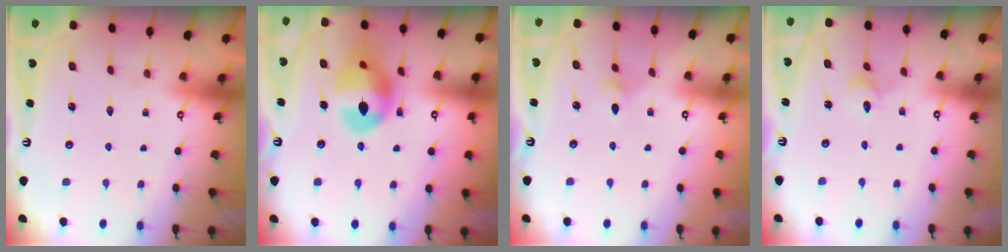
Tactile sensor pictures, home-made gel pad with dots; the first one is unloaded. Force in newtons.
{"total": 14.4, "press": 13.5, "slide": 5.0}
{"total": 3.8, "press": 3.8, "slide": 0.8}
{"total": 2.8, "press": 2.8, "slide": 0.3}